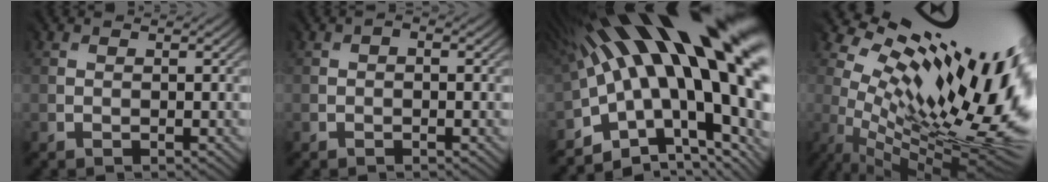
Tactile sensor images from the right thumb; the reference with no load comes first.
{"total": 1.0, "force": [-0.2, 0.5, 0.8], "torque": [-0.013, -0.001, -0.001]}
{"total": 20.3, "force": [2.7, 9.0, 18.0], "torque": [-0.288, -0.042, 0.059]}
{"total": 18.7, "force": [4.9, 7.5, 16.4], "torque": [-0.257, 0.005, 0.097]}